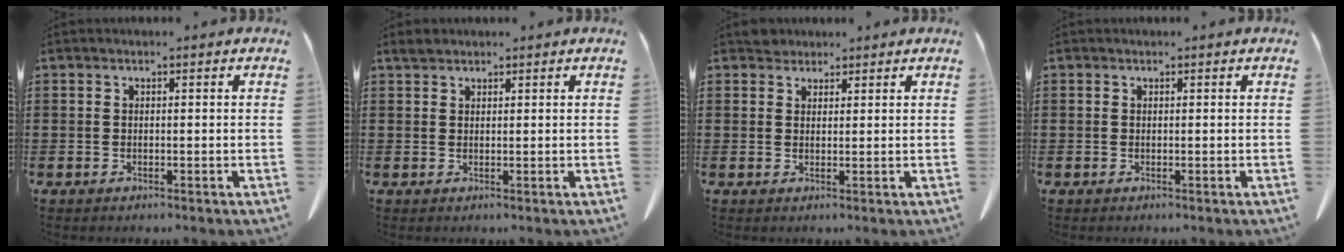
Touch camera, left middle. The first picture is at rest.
{"total": 1.6, "force": [1.4, 0.6, 0.5], "torque": [-0.014, 0.004, 0.027]}
{"total": 2.2, "force": [2.0, 0.9, 0.1], "torque": [-0.001, 0.001, 0.038]}
{"total": 0.0}